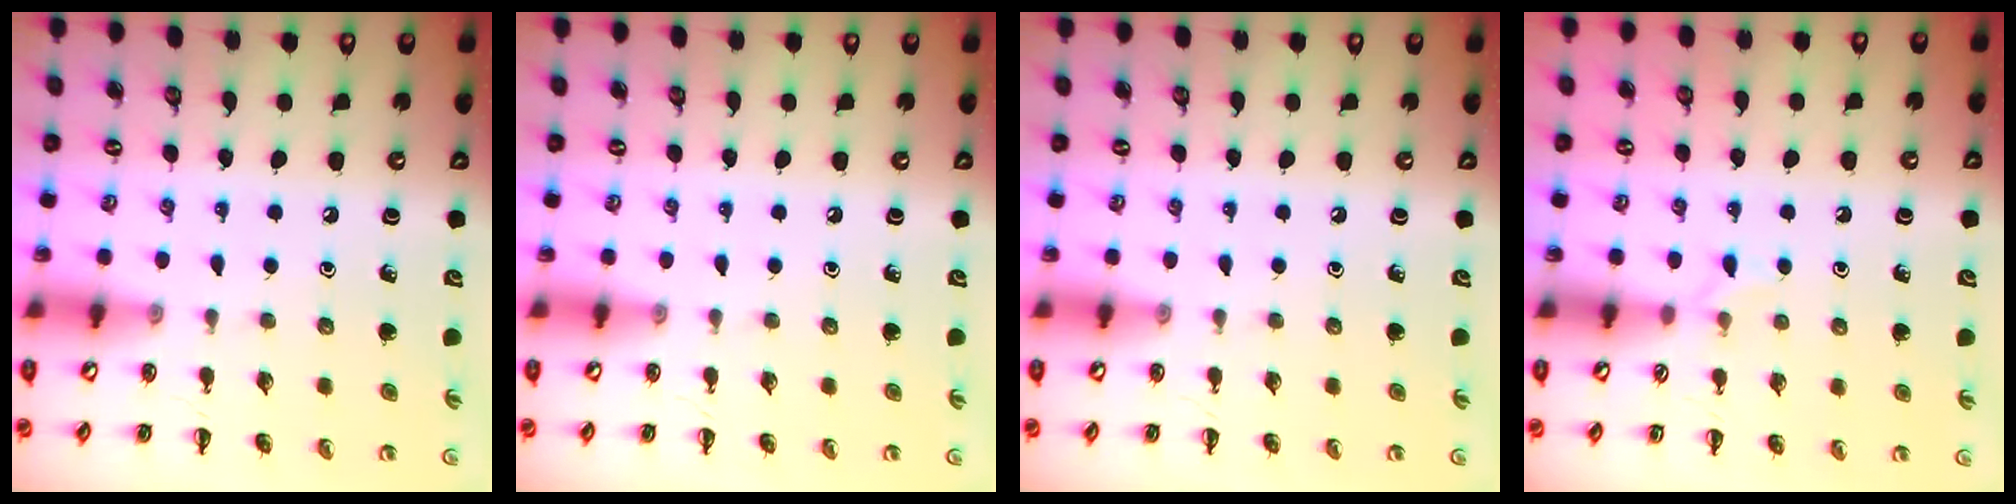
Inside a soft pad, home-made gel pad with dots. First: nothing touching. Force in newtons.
{"total": 0.0}
{"total": 0.0}
{"total": 4.9, "press": 4.5, "slide": 1.9}